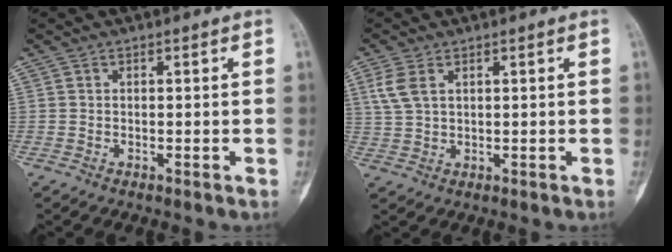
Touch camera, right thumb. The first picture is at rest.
{"total": 4.5, "force": [1.8, 2.5, 3.2], "torque": [-0.077, 0.004, 0.045]}